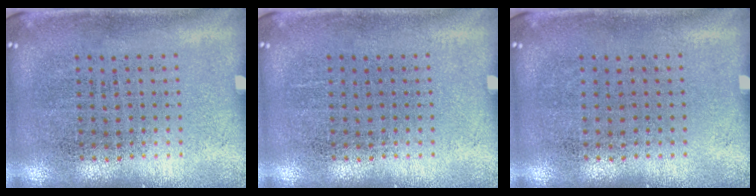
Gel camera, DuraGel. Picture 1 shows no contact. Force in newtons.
{"total": 0.0}
{"total": 0.0}